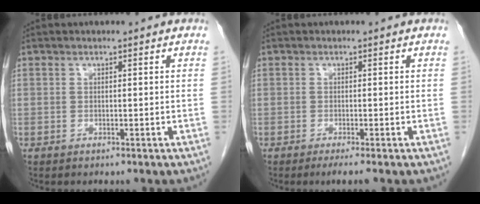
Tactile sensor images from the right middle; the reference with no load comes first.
{"total": 1.6, "force": [-1.2, -0.4, 1.1], "torque": [-0.020, -0.005, -0.022]}